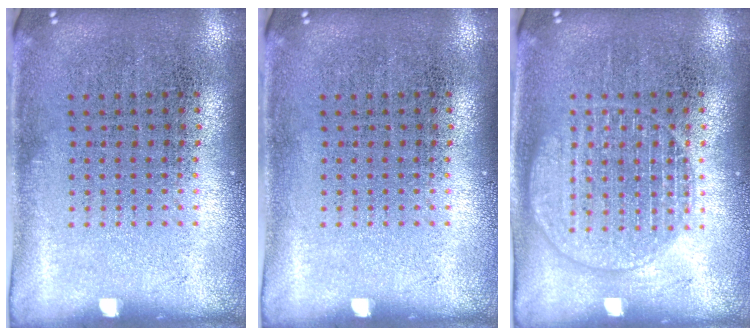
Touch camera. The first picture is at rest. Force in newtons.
{"total": 0.0}
{"total": 2.7, "press": 2.7, "slide": 0.5}